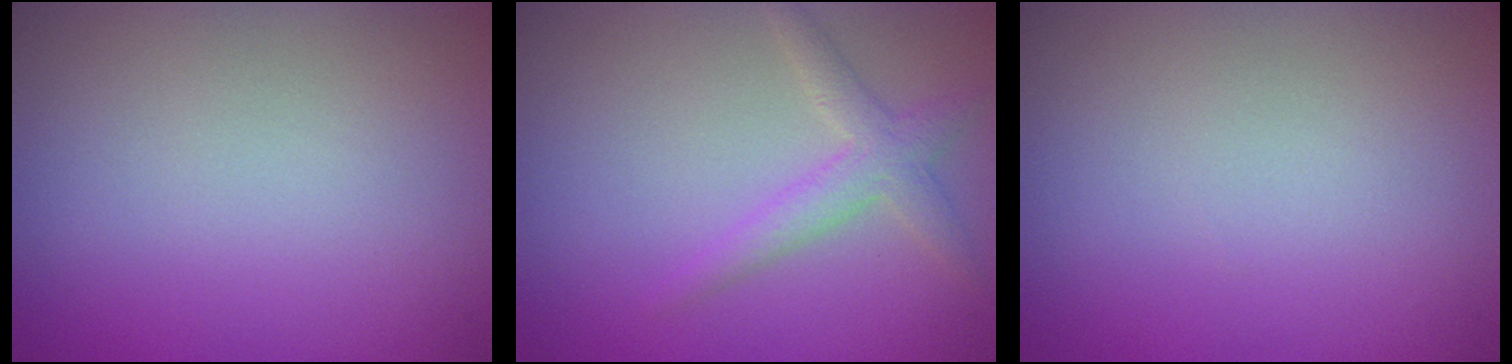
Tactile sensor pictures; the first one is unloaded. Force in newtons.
{"total": 2.4, "press": 2.4, "slide": 0.2}
{"total": 0.0}